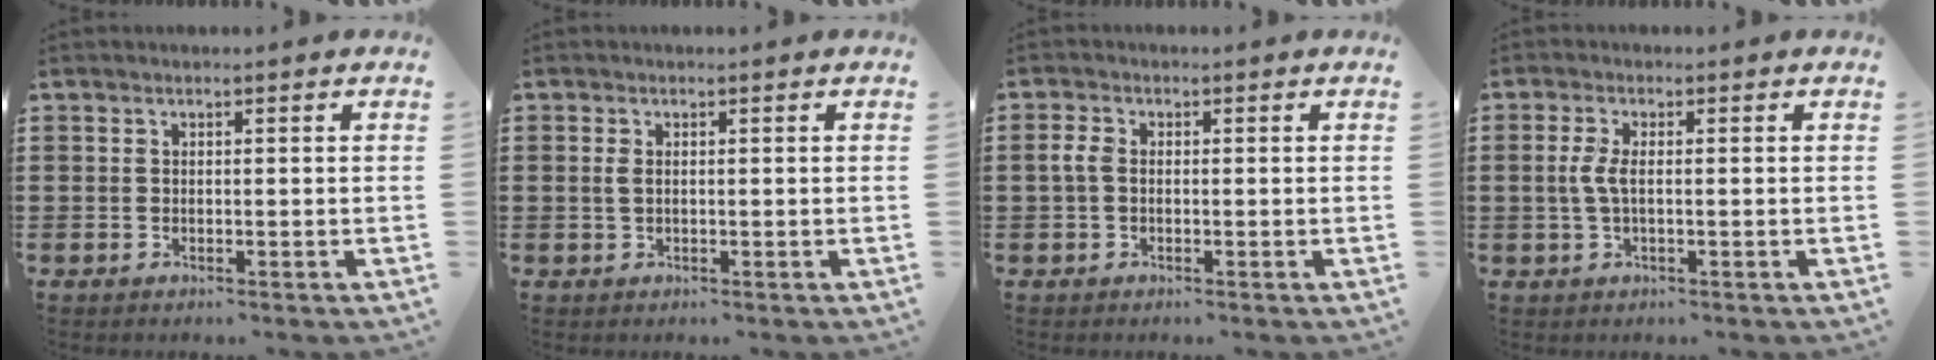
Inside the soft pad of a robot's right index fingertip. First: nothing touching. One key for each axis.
{"total": 1.3, "fx": 0.2, "fy": 0.6, "fz": 1.1, "tx": -0.024, "ty": 0.003, "tz": 0.002}
{"total": 2.0, "fx": -0.3, "fy": 1.2, "fz": 1.6, "tx": -0.048, "ty": -0.004, "tz": -0.011}
{"total": 3.2, "fx": -0.1, "fy": 0.9, "fz": 3.1, "tx": -0.080, "ty": -0.008, "tz": -0.010}